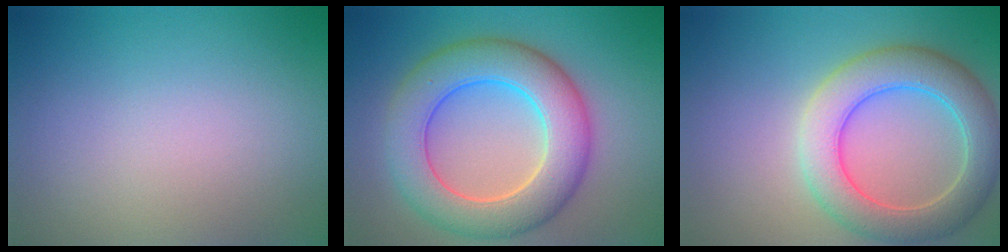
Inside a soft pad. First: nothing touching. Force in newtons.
{"total": 8.4, "press": 8.4, "slide": 0.6}
{"total": 6.5, "press": 6.5, "slide": 0.3}